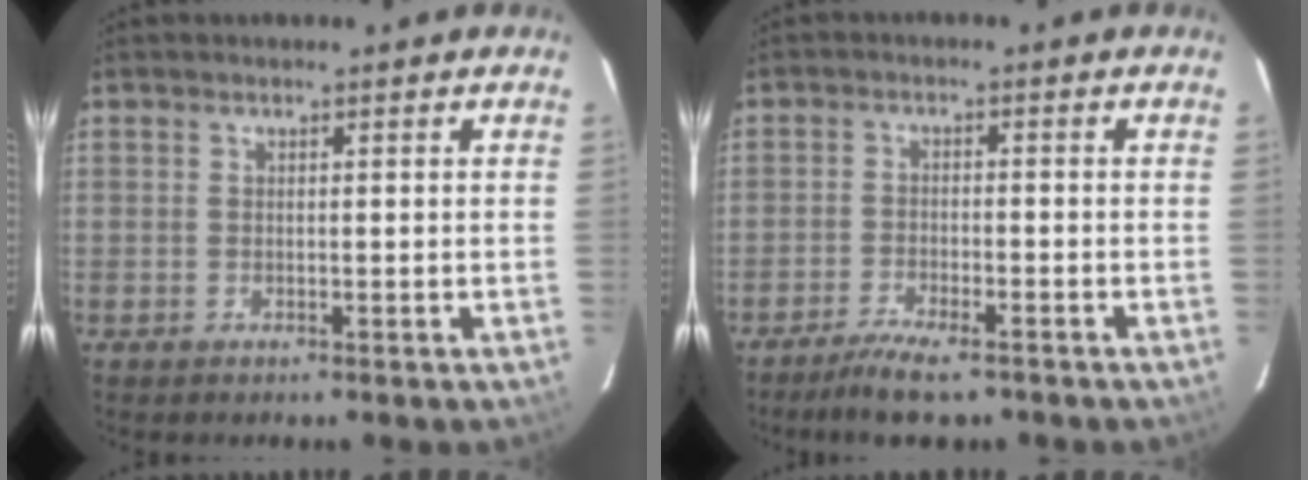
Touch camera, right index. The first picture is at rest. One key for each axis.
{"total": 6.9, "fx": -5.5, "fy": 1.6, "fz": 3.8, "tx": -0.092, "ty": -0.010, "tz": -0.098}